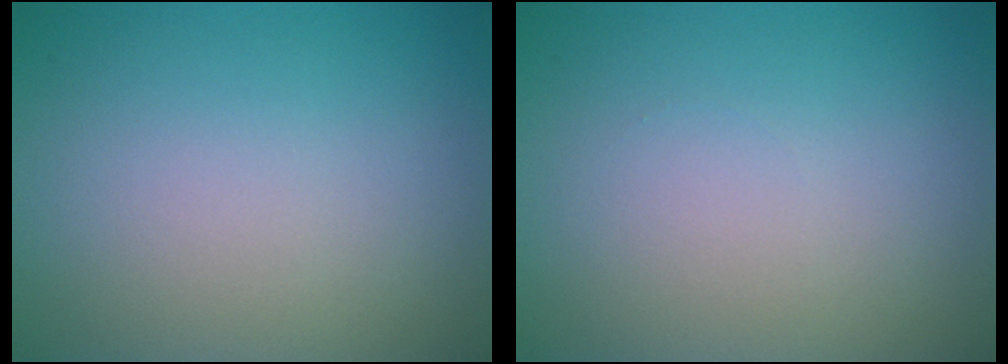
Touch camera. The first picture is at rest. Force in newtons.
{"total": 0.0}